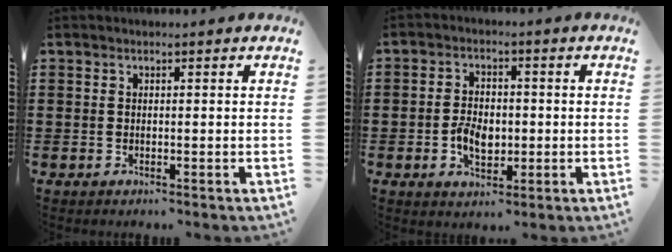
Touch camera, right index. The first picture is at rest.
{"total": 4.7, "force": [-1.0, 2.9, 3.6], "torque": [-0.065, 0.002, -0.021]}